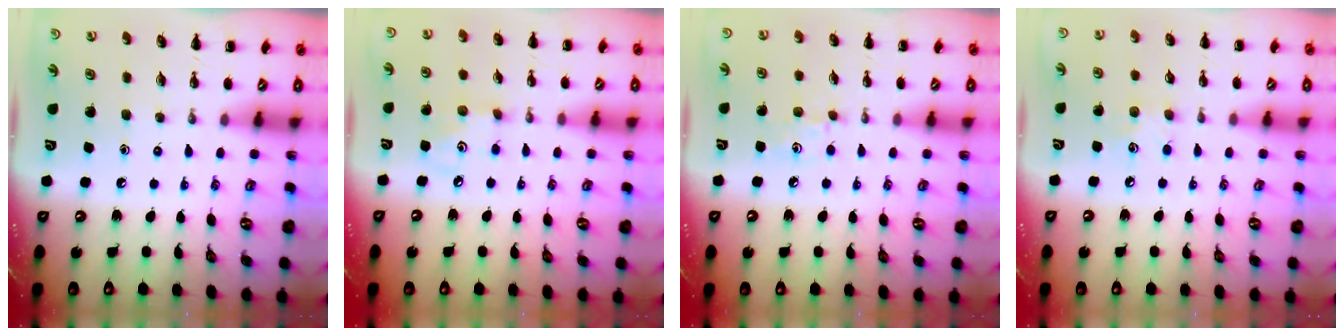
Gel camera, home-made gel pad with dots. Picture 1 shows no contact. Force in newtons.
{"total": 3.2, "press": 3.2, "slide": 0.5}
{"total": 5.9, "press": 5.7, "slide": 1.6}
{"total": 5.9, "press": 5.8, "slide": 1.4}